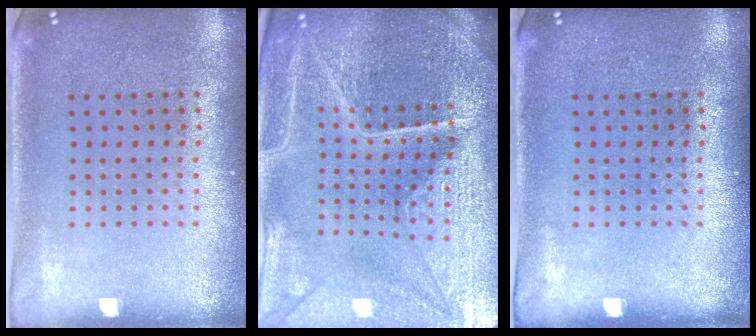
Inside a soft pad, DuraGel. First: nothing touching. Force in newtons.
{"total": 5.8, "press": 5.3, "slide": 2.4}
{"total": 0.0}